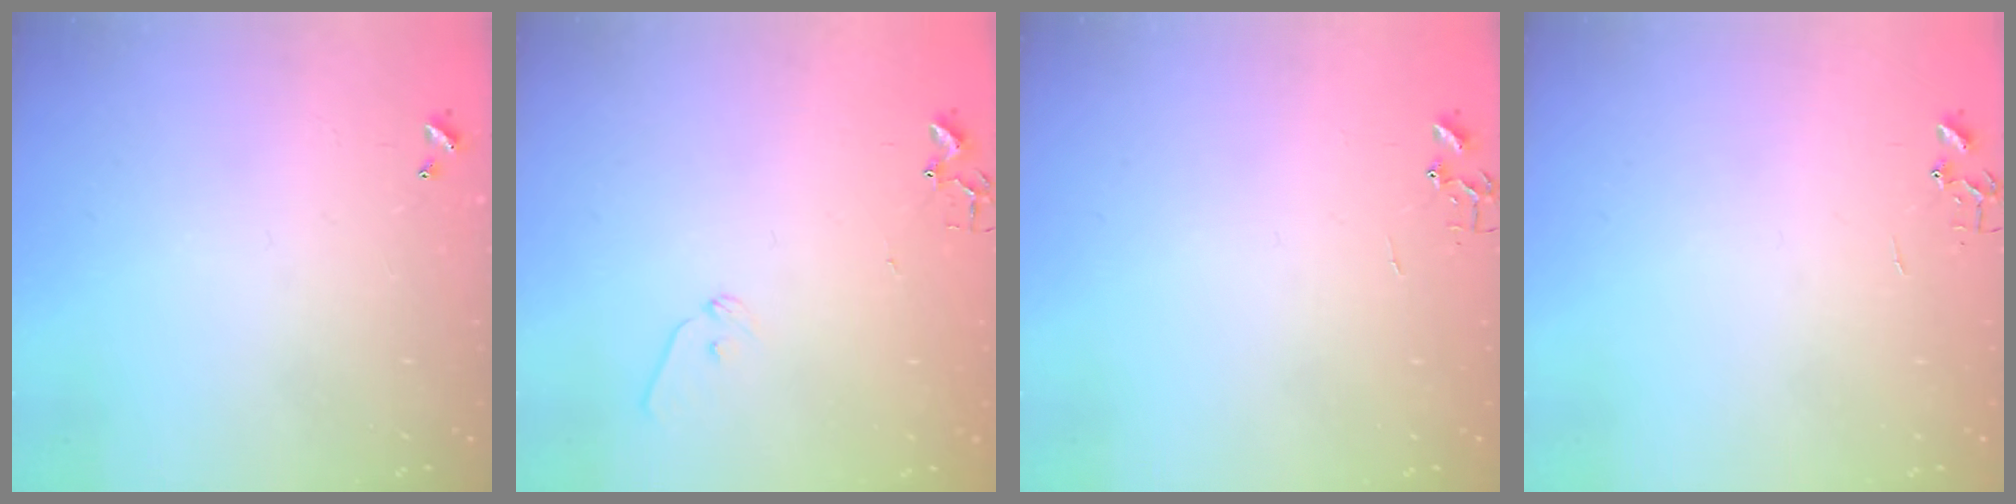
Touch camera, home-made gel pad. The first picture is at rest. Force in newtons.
{"total": 7.0, "press": 6.9, "slide": 0.8}
{"total": 0.0}
{"total": 0.0}